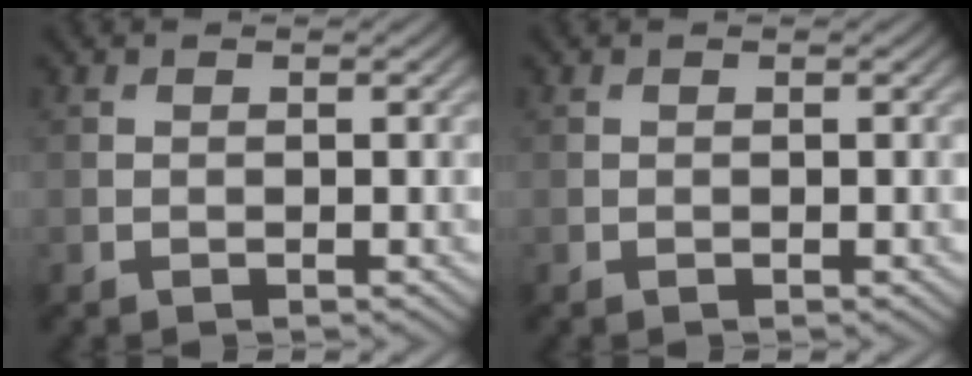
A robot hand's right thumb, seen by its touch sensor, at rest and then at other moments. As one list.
[{"total": 0.0}]